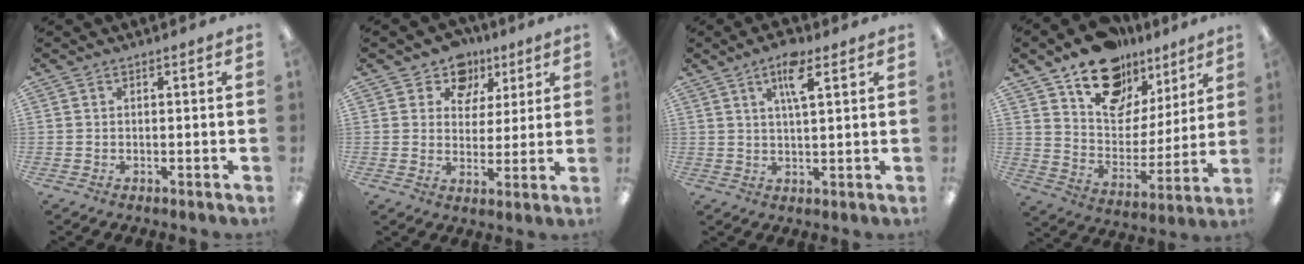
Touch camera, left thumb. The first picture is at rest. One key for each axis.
{"total": 8.9, "fx": 5.7, "fy": 6.5, "fz": 1.7, "tx": -0.033, "ty": -0.038, "tz": 0.104}
{"total": 6.7, "fx": 3.7, "fy": 1.8, "fz": 5.3, "tx": -0.092, "ty": -0.002, "tz": 0.058}
{"total": 17.0, "fx": 12.4, "fy": 10.0, "fz": 6.1, "tx": -0.103, "ty": -0.083, "tz": 0.225}